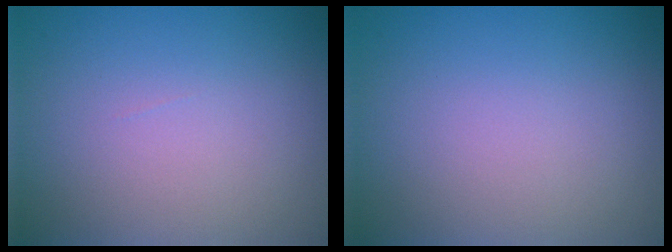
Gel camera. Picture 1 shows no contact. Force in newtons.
{"total": 0.0}